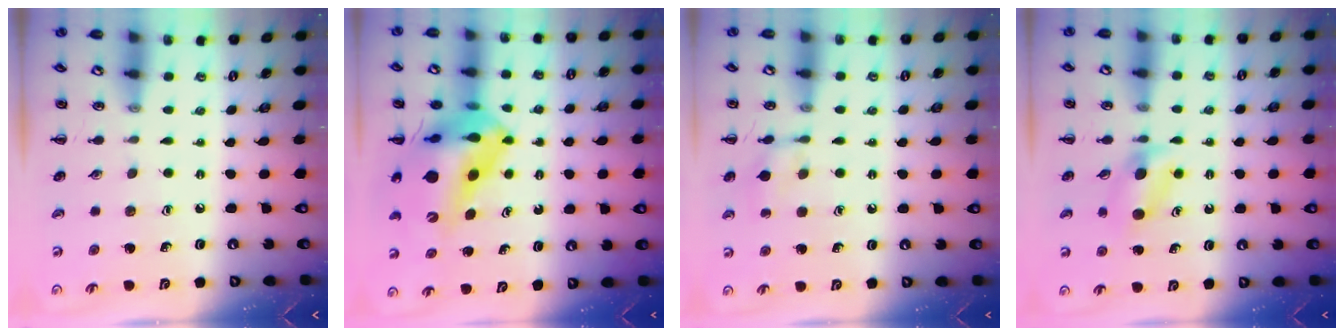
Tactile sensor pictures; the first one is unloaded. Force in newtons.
{"total": 15.5, "press": 14.8, "slide": 4.6}
{"total": 8.4, "press": 8.3, "slide": 1.6}
{"total": 4.1, "press": 3.7, "slide": 1.6}